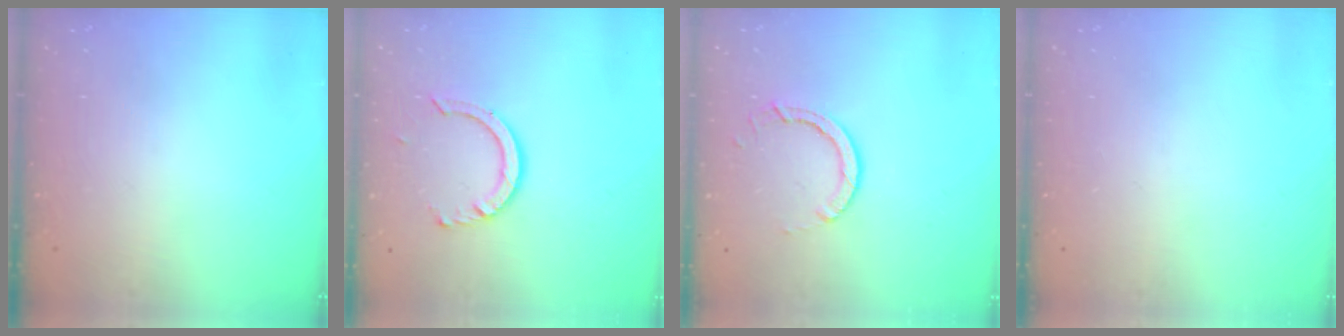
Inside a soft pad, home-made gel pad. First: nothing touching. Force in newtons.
{"total": 8.4, "press": 8.3, "slide": 0.7}
{"total": 5.6, "press": 5.6, "slide": 0.2}
{"total": 0.0}